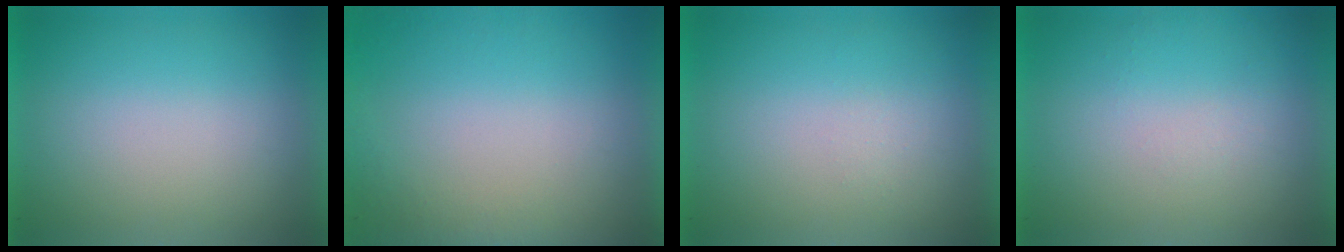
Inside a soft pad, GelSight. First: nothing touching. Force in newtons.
{"total": 2.8}
{"total": 1.3}
{"total": 1.0}